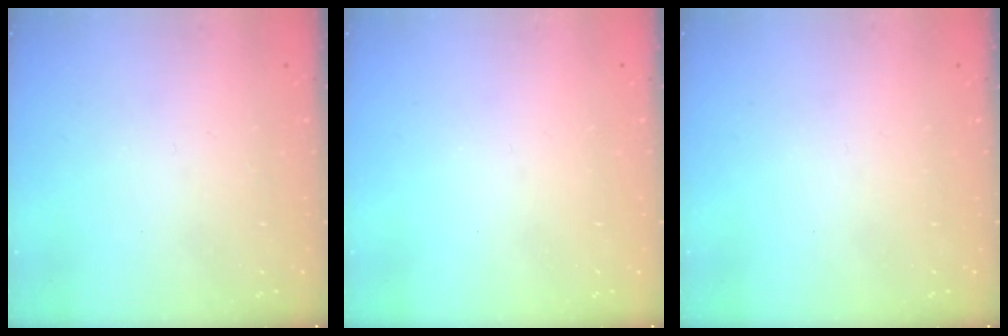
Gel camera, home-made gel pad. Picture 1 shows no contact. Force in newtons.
{"total": 0.0}
{"total": 0.0}